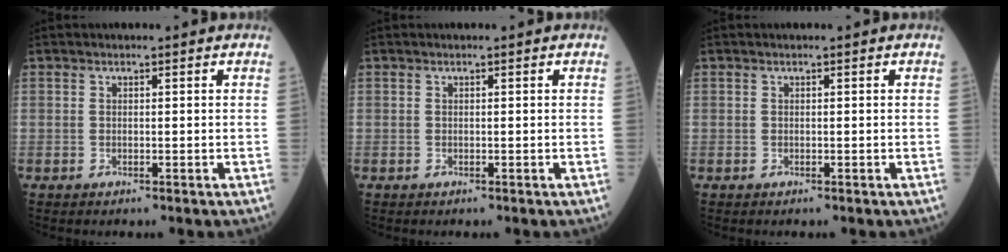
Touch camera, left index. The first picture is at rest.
{"total": 0.0}
{"total": 0.0}